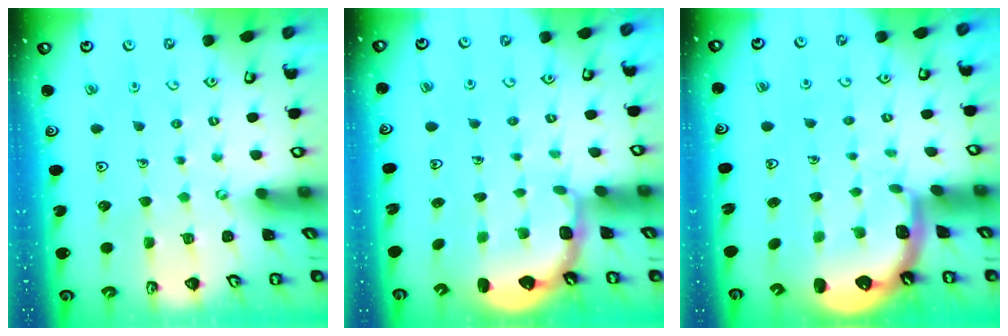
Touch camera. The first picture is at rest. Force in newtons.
{"total": 2.5, "press": 2.1, "slide": 1.3}
{"total": 1.7, "press": 1.5, "slide": 0.7}